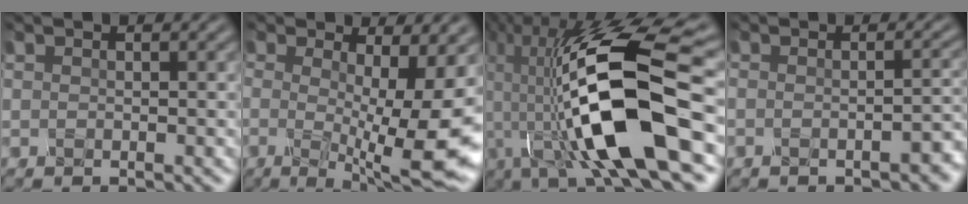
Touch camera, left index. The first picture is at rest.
{"total": 12.5, "force": [-0.2, 3.2, 12.1], "torque": [-0.143, -0.007, -0.001]}
{"total": 14.2, "force": [-4.4, 3.9, 12.9], "torque": [-0.245, 0.004, -0.088]}
{"total": 1.8, "force": [-1.0, 0.4, 1.4], "torque": [-0.015, 0.002, -0.018]}